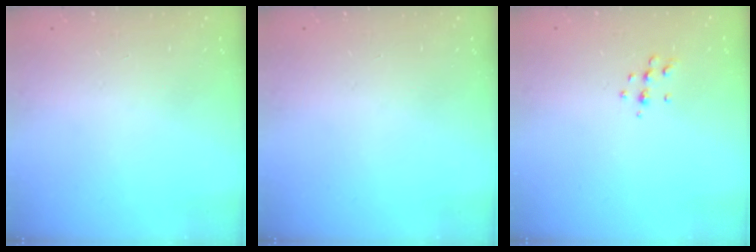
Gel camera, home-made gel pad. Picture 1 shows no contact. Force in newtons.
{"total": 0.0}
{"total": 5.7, "press": 5.6, "slide": 1.0}